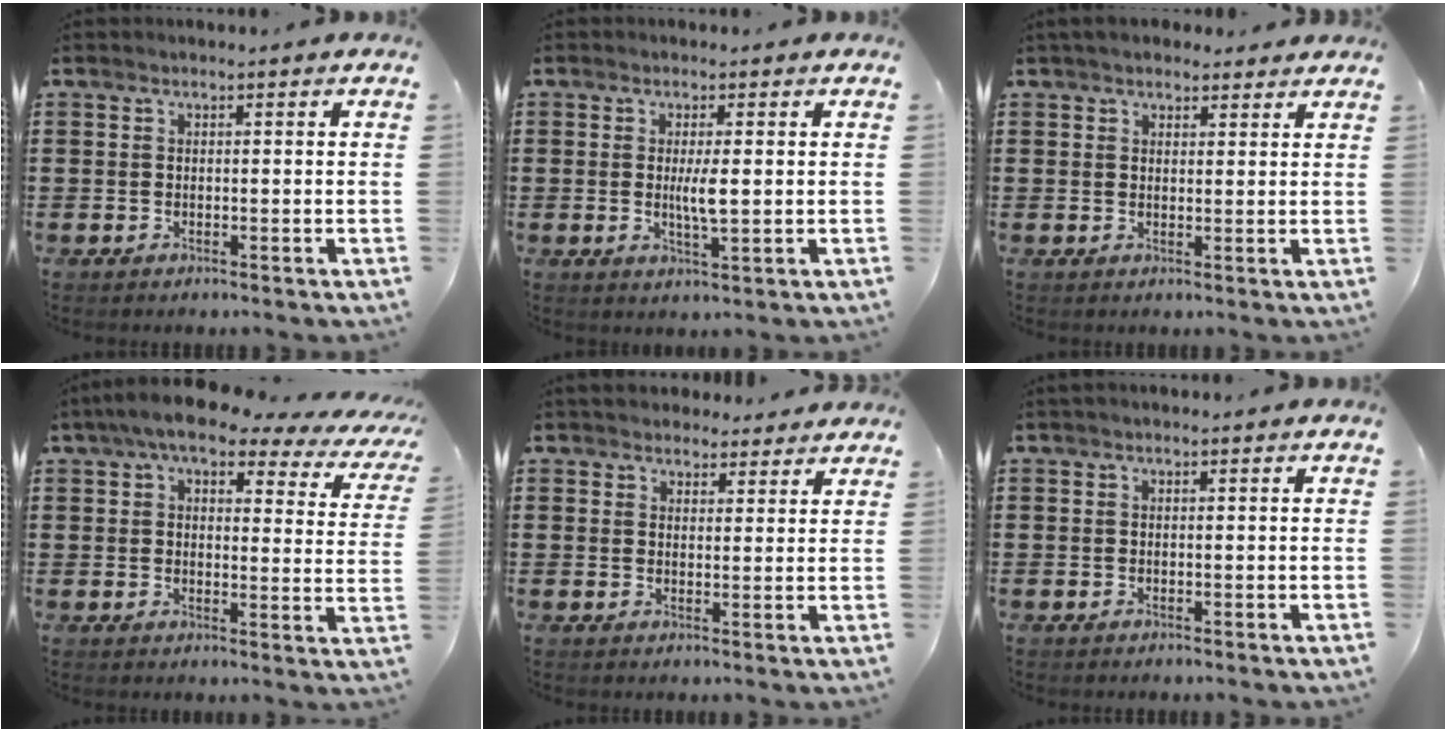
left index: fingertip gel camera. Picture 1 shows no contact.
{"total": 3.7, "force": [0.2, 0.6, 3.6], "torque": [-0.068, -0.002, 0.002]}
{"total": 3.1, "force": [2.7, 1.2, 0.9], "torque": [-0.025, 0.002, 0.051]}
{"total": 7.3, "force": [5.5, 1.6, 4.5], "torque": [-0.100, -0.019, 0.093]}
{"total": 3.1, "force": [2.9, 0.9, 0.0], "torque": [-0.001, -0.007, 0.054]}
{"total": 0.0}